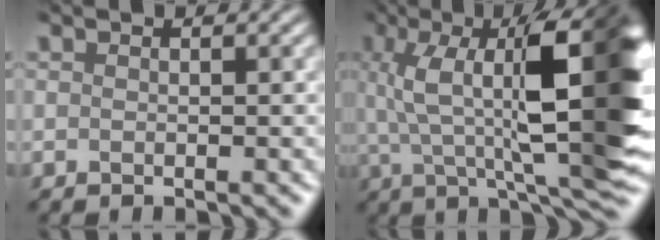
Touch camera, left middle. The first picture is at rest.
{"total": 12.8, "force": [4.4, 4.1, 11.3], "torque": [-0.185, 0.002, 0.073]}